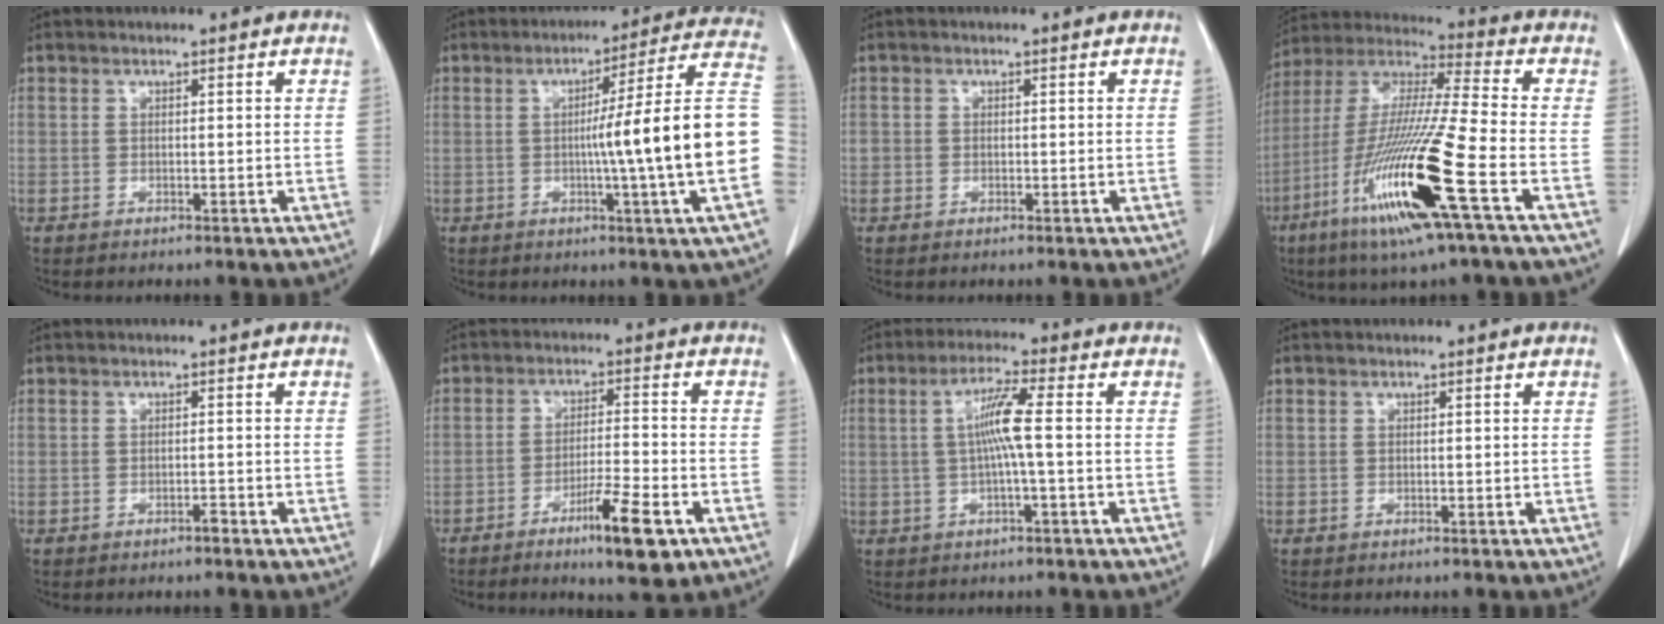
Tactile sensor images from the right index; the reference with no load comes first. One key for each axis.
{"total": 18.7, "fx": -1.1, "fy": -3.3, "fz": 18.4, "tx": -0.208, "ty": 0.004, "tz": -0.030}
{"total": 0.9, "fx": -0.3, "fy": 0.8, "fz": 0.1, "tx": 0.006, "ty": 0.006, "tz": -0.007}
{"total": 20.2, "fx": -8.2, "fy": 0.0, "fz": 18.4, "tx": -0.395, "ty": -0.039, "tz": -0.164}
{"total": 0.7, "fx": -0.6, "fy": 0.1, "fz": 0.3, "tx": -0.009, "ty": -0.001, "tz": -0.010}
{"total": 8.7, "fx": -4.8, "fy": 0.8, "fz": 7.2, "tx": -0.120, "ty": -0.012, "tz": -0.074}
{"total": 5.7, "fx": 0.1, "fy": -0.3, "fz": 5.7, "tx": -0.113, "ty": 0.009, "tz": 0.002}
{"total": 0.0}